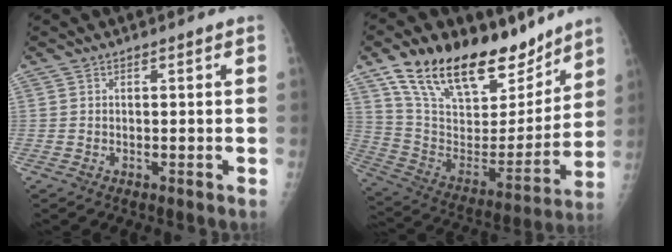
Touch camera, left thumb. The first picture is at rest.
{"total": 28.6, "force": [19.6, 13.2, 16.1], "torque": [-0.235, -0.048, 0.331]}